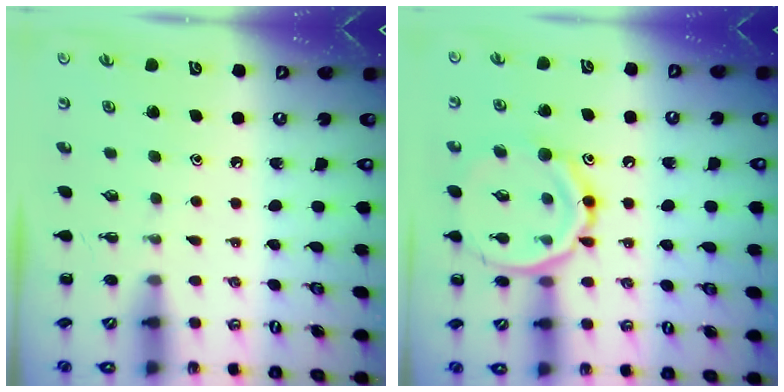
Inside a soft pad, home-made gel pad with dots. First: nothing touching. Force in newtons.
{"total": 15.3, "press": 15.2, "slide": 1.6}